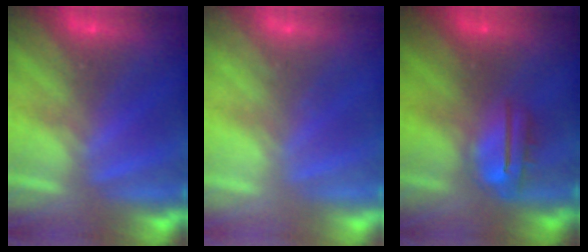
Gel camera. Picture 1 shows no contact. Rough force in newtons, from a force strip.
{"total": 2.3}
{"total": 4.6}